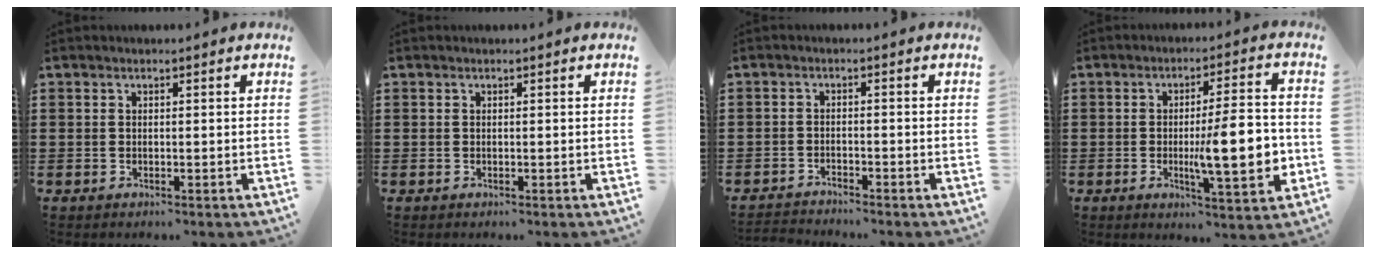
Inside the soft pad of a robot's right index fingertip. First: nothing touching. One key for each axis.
{"total": 0.0}
{"total": 1.9, "fx": -1.9, "fy": 0.0, "fz": -0.1, "tx": -0.003, "ty": 0.003, "tz": -0.042}
{"total": 11.8, "fx": -1.6, "fy": 3.0, "fz": 11.3, "tx": -0.151, "ty": -0.010, "tz": -0.025}